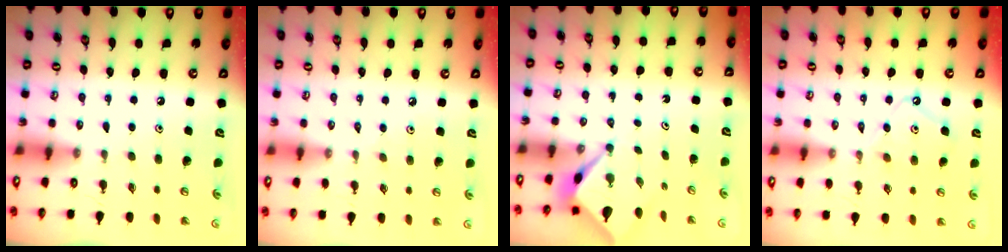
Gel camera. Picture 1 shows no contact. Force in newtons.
{"total": 2.5, "press": 2.4, "slide": 0.5}
{"total": 2.7, "press": 2.7, "slide": 0.2}
{"total": 8.5, "press": 8.4, "slide": 0.9}